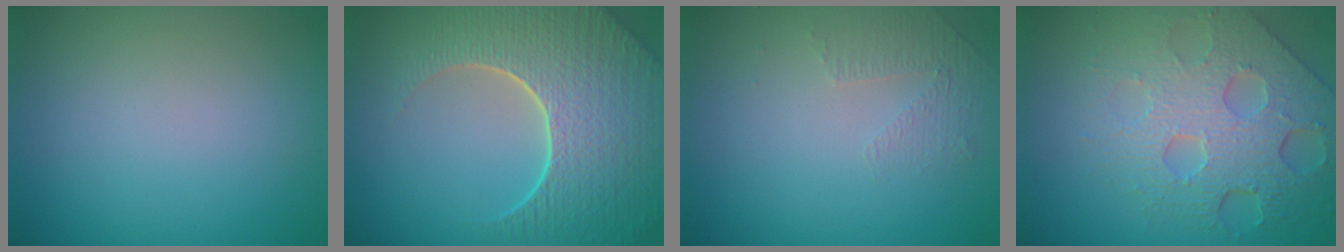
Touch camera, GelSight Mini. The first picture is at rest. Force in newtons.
{"total": 9.4, "press": 6.6, "slide": 6.6}
{"total": 1.4, "press": 0.8, "slide": 1.1}
{"total": 7.9, "press": 5.4, "slide": 5.8}